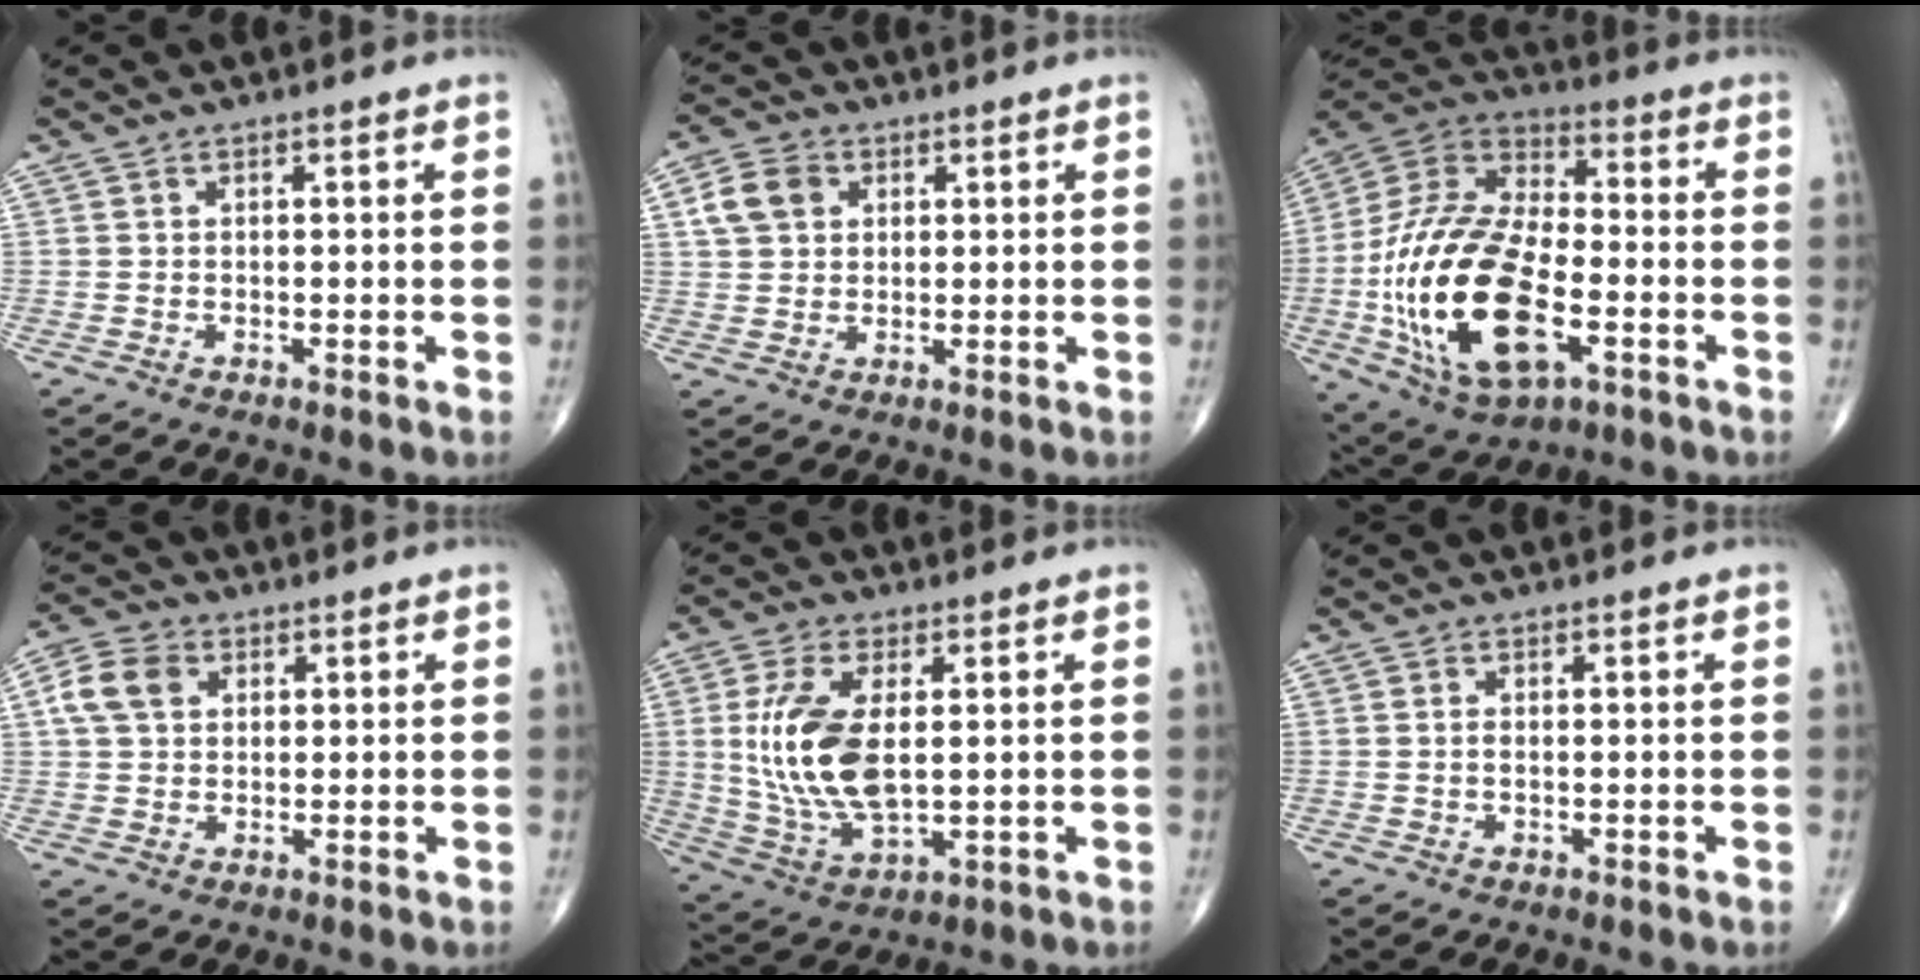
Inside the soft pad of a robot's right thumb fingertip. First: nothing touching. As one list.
[{"total": 6.5, "force": [2.1, 5.0, 3.6], "torque": [-0.055, 0.005, 0.037]}, {"total": 26.6, "force": [-6.4, 13.5, 22.0], "torque": [-0.446, 0.014, -0.106]}, {"total": 7.0, "force": [2.0, 5.2, 4.2], "torque": [-0.077, 0.009, 0.034]}, {"total": 14.6, "force": [1.6, 7.2, 12.6], "torque": [-0.263, -0.013, 0.043]}, {"total": 0.8, "force": [0.0, 0.4, 0.7], "torque": [-0.015, 0.000, -0.001]}]